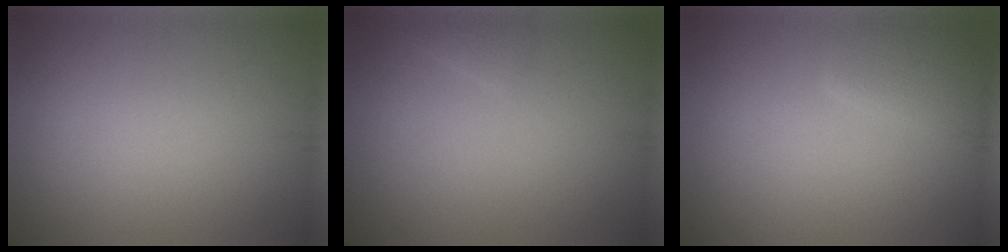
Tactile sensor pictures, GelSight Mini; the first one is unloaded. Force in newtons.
{"total": 0.9, "press": 0.9, "slide": 0.1}
{"total": 2.3, "press": 2.3, "slide": 0.2}